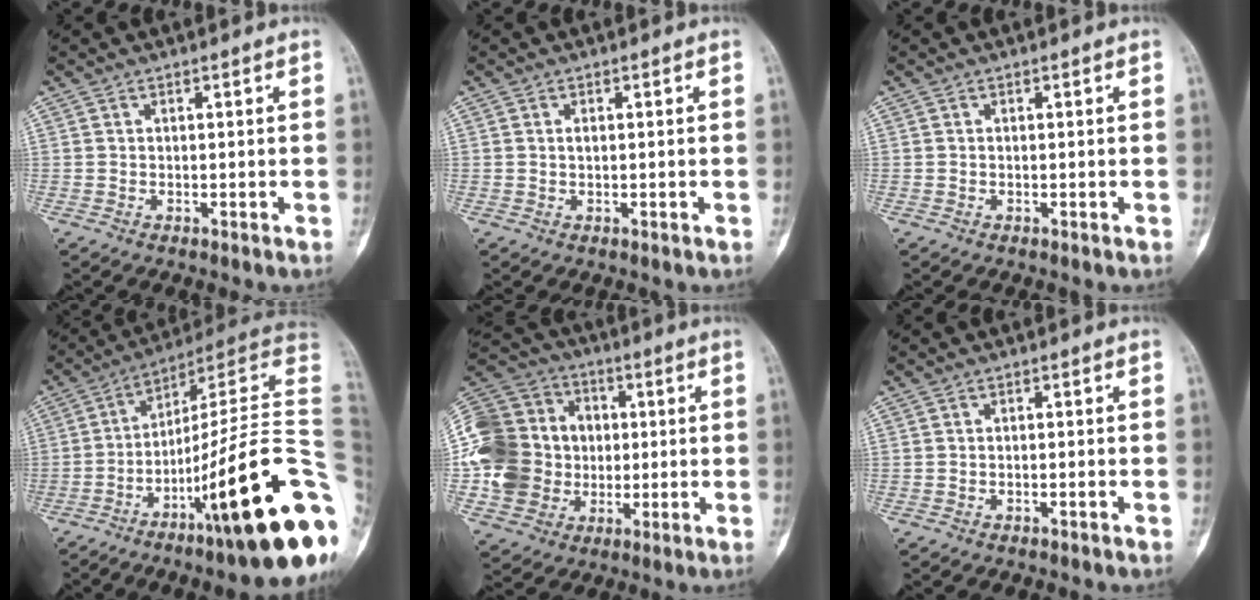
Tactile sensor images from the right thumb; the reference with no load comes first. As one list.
[{"total": 0.7, "force": [0.2, 0.3, 0.6], "torque": [-0.008, 0.003, 0.002]}, {"total": 0.0}, {"total": 28.9, "force": [-8.1, 4.8, 27.3], "torque": [-0.325, 0.051, -0.124]}, {"total": 21.3, "force": [-0.5, 18.3, 10.9], "torque": [-0.214, 0.034, 0.001]}, {"total": 0.8, "force": [-0.6, 0.2, 0.5], "torque": [-0.018, 0.010, -0.007]}]